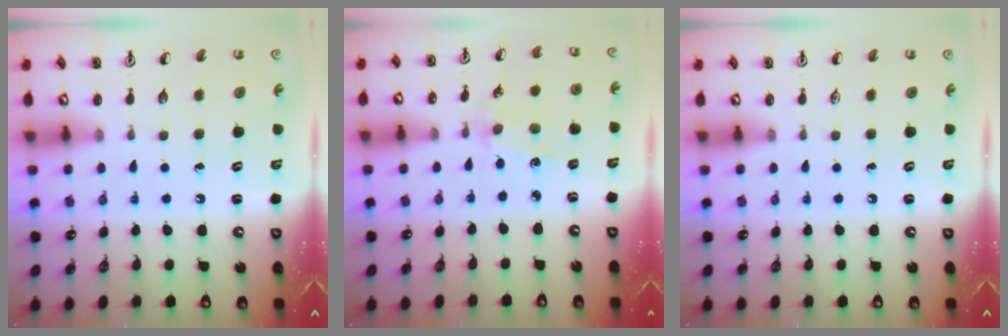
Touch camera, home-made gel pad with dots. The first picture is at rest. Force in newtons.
{"total": 1.3, "press": 1.3, "slide": 0.2}
{"total": 0.0}